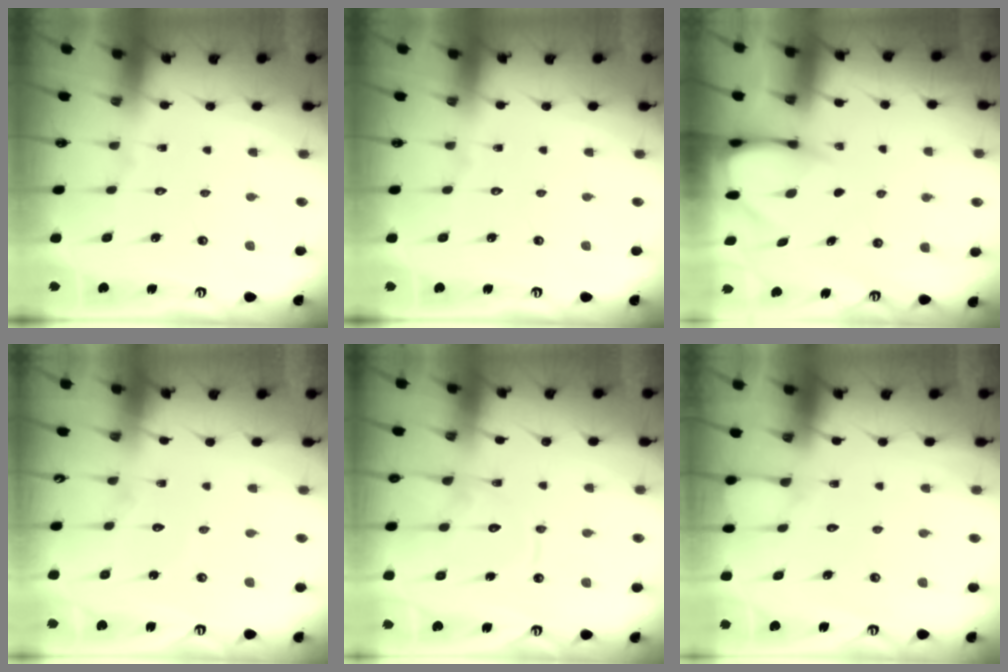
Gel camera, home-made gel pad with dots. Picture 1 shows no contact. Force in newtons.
{"total": 0.0}
{"total": 3.2, "press": 3.2, "slide": 0.3}
{"total": 5.2, "press": 5.1, "slide": 0.5}
{"total": 12.5, "press": 12.5, "slide": 1.2}
{"total": 3.1, "press": 3.1, "slide": 0.4}